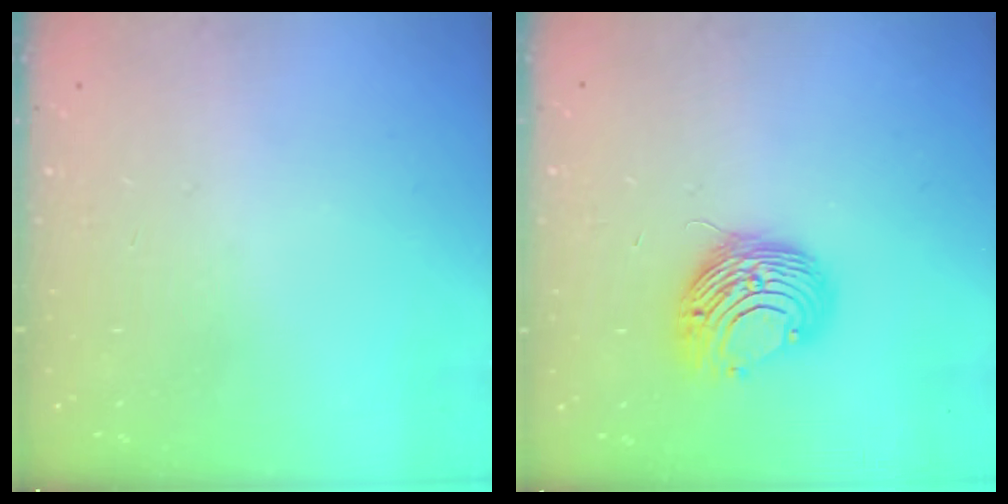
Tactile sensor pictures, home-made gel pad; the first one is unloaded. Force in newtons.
{"total": 9.5, "press": 9.5, "slide": 0.1}